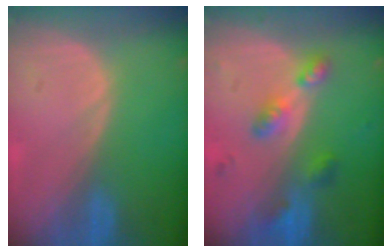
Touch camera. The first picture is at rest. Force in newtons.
{"total": 5.2, "press": 5.1, "slide": 0.7}